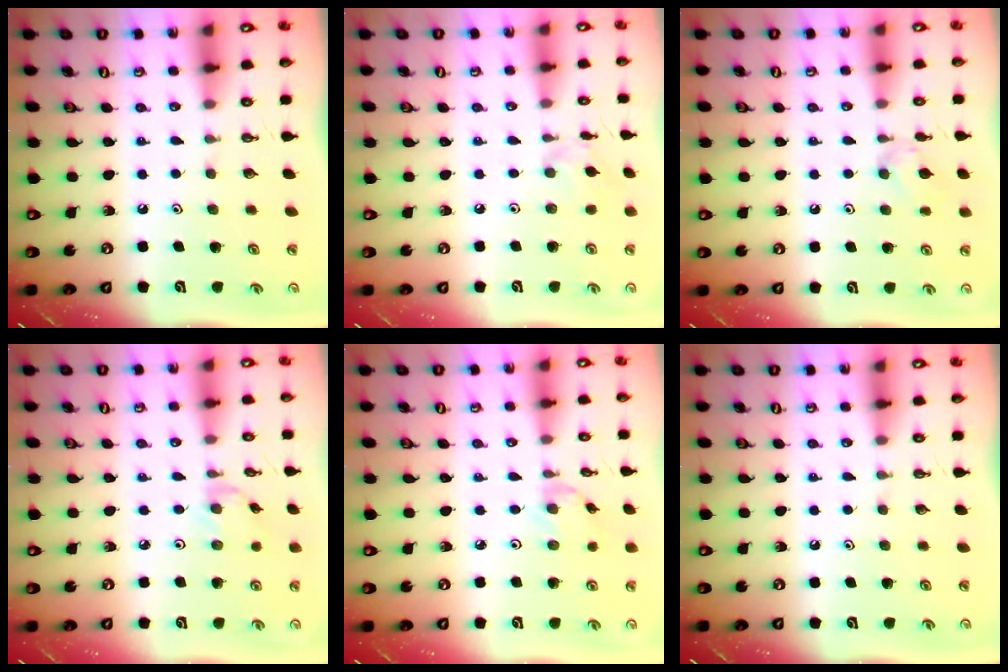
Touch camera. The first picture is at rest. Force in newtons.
{"total": 7.0, "press": 7.0, "slide": 1.0}
{"total": 6.2, "press": 6.1, "slide": 0.9}
{"total": 1.5, "press": 1.5, "slide": 0.3}
{"total": 0.7, "press": 0.6, "slide": 0.4}
{"total": 0.0}